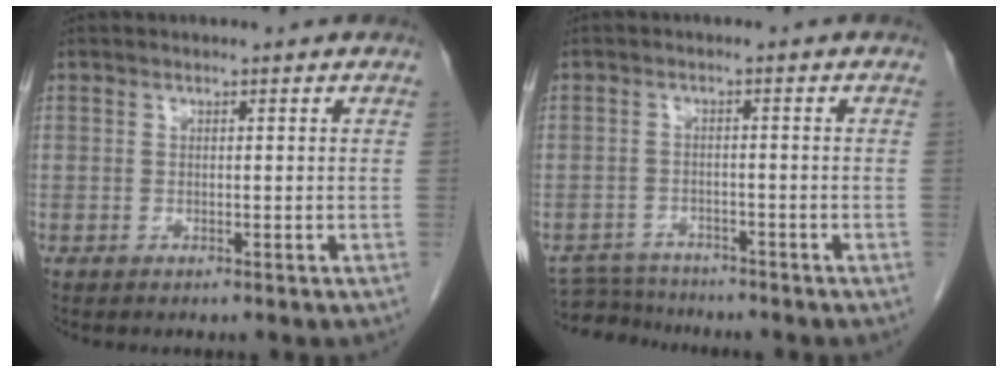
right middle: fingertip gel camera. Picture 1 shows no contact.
{"total": 5.2, "force": [-5.1, 1.0, -0.1], "torque": [0.003, -0.007, -0.088]}